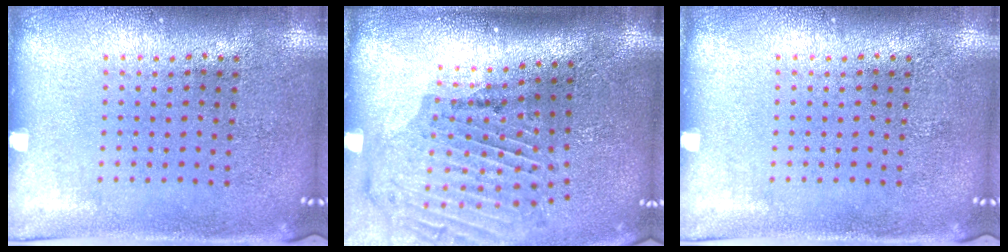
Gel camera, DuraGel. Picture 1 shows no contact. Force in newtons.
{"total": 2.1, "press": 1.9, "slide": 0.8}
{"total": 0.0}